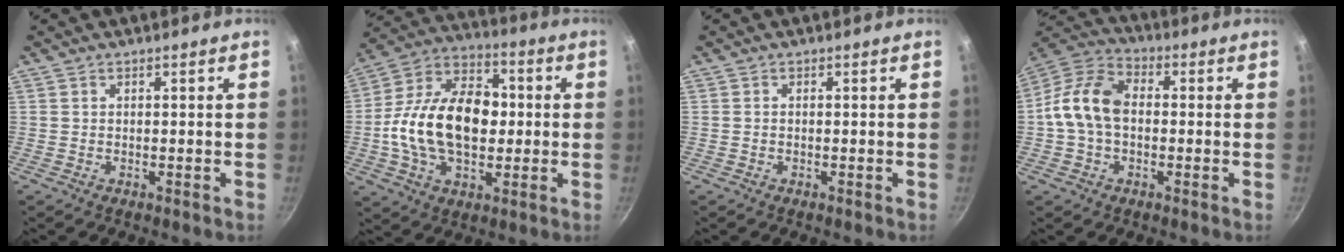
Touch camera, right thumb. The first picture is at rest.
{"total": 20.7, "force": [-0.5, 13.4, 15.8], "torque": [-0.245, 0.034, -0.022]}
{"total": 0.0}
{"total": 11.6, "force": [-0.4, 8.0, 8.3], "torque": [-0.138, 0.037, -0.026]}